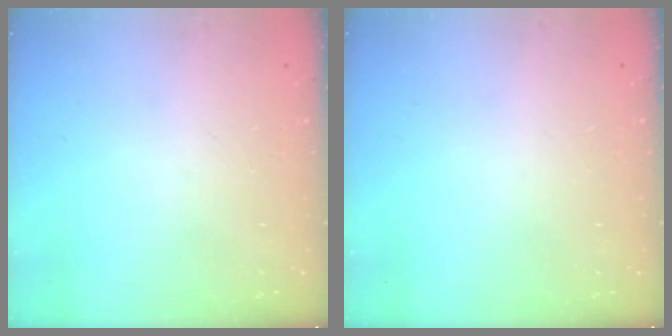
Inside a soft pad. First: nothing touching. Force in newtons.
{"total": 0.0}